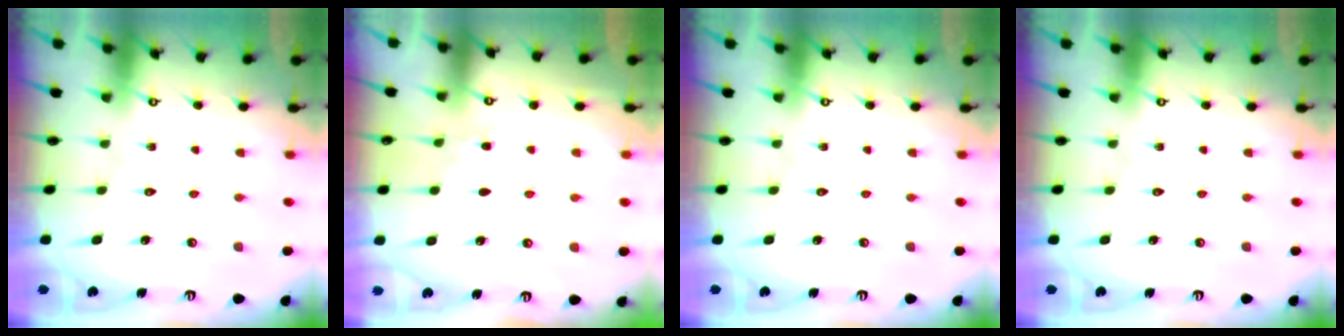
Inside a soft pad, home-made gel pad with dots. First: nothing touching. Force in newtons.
{"total": 2.5, "press": 2.4, "slide": 0.4}
{"total": 0.0}
{"total": 0.0}